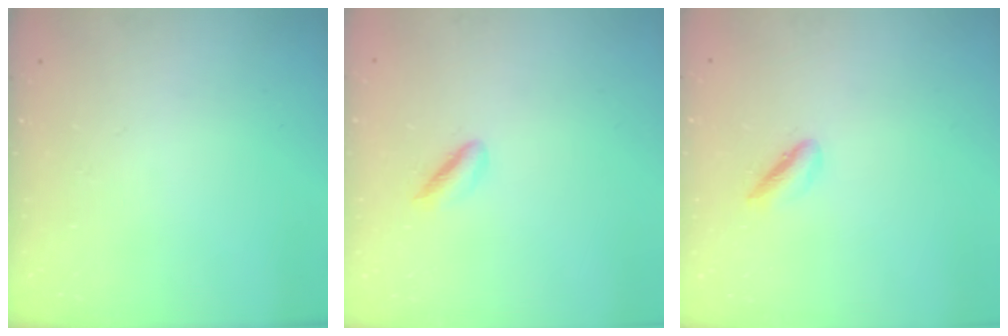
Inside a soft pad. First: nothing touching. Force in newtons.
{"total": 2.3, "press": 2.1, "slide": 1.0}
{"total": 1.9, "press": 1.8, "slide": 0.4}